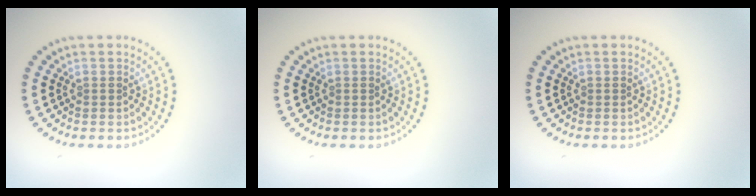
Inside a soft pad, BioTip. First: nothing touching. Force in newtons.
{"total": 0.0}
{"total": 0.0}